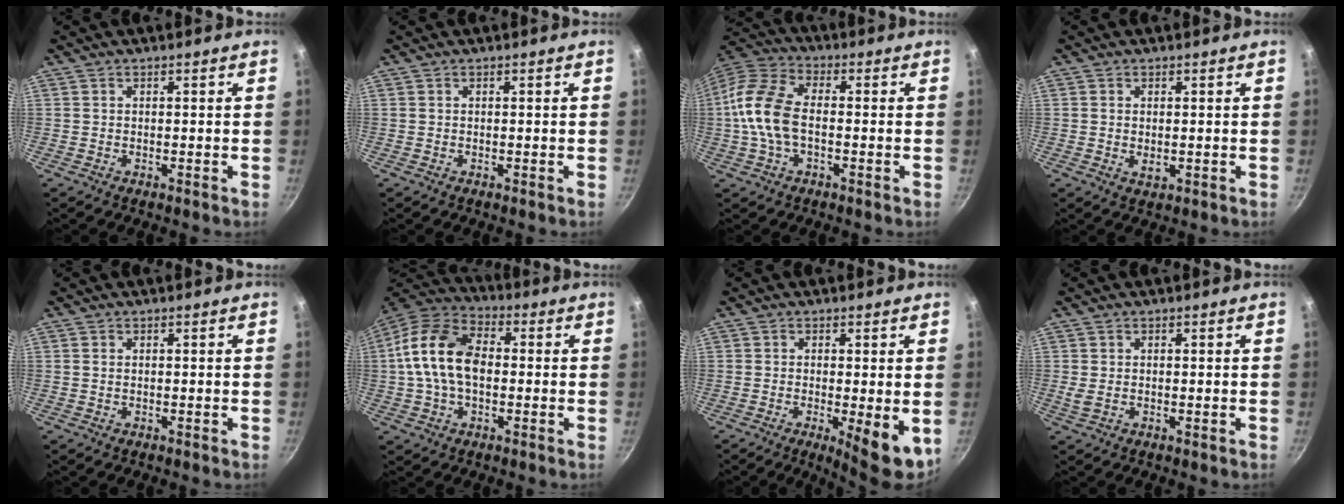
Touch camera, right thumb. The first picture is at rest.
{"total": 0.0}
{"total": 12.5, "force": [-1.0, 7.2, 10.2], "torque": [-0.201, 0.035, -0.037]}
{"total": 2.0, "force": [0.0, 1.2, 1.6], "torque": [-0.027, -0.004, 0.001]}
{"total": 0.6, "force": [0.1, 0.3, 0.5], "torque": [-0.011, 0.000, 0.002]}
{"total": 15.2, "force": [0.4, 9.7, 11.7], "torque": [-0.201, 0.032, -0.010]}
{"total": 7.4, "force": [-1.3, 2.0, 7.0], "torque": [-0.089, -0.010, -0.010]}
{"total": 1.6, "force": [0.3, 0.9, 1.3], "torque": [-0.025, -0.002, 0.009]}